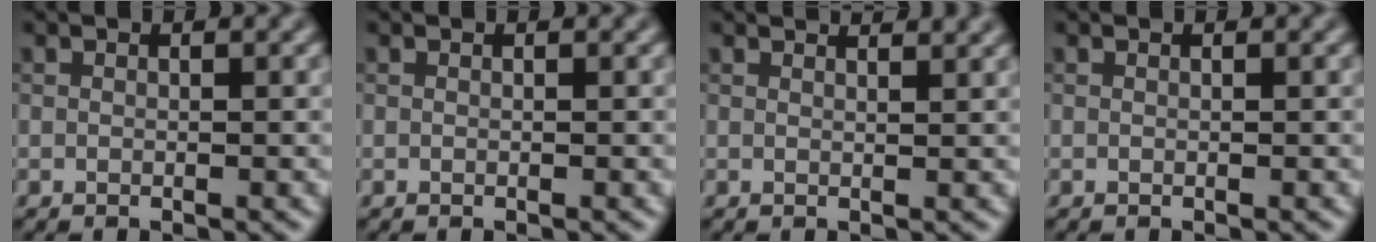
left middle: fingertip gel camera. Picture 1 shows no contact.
{"total": 0.0}
{"total": 3.1, "force": [2.7, 0.8, 1.2], "torque": [-0.003, 0.012, 0.014]}
{"total": 0.0}